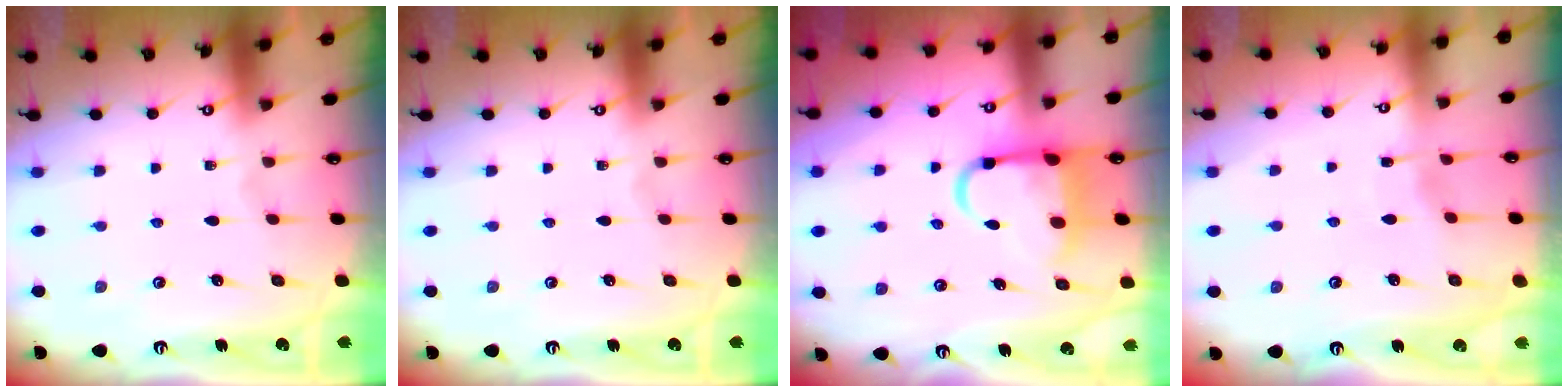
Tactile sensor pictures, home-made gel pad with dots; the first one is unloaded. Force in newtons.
{"total": 0.0}
{"total": 10.3, "press": 10.2, "slide": 1.5}
{"total": 2.0, "press": 2.0, "slide": 0.3}